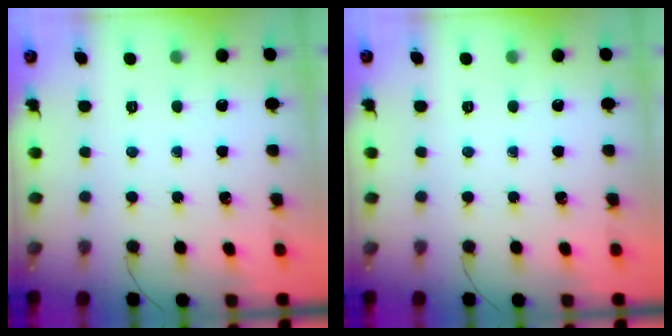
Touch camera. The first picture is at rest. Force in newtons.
{"total": 0.0}